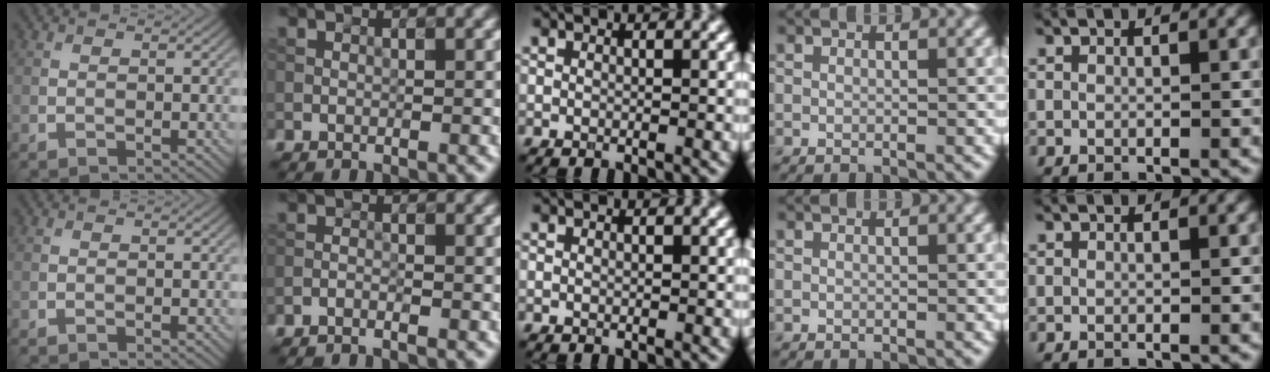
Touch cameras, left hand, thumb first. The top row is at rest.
{"index": {"total": 1.0, "force": [-1.0, 0.0, 0.3], "torque": [-0.012, -0.001, -0.024]}}